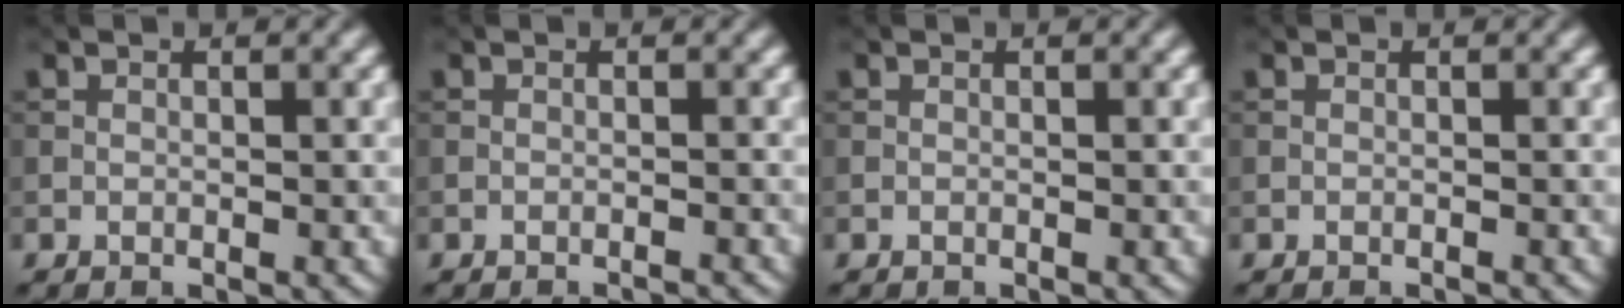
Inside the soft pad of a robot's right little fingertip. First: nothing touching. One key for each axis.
{"total": 1.2, "fx": -1.1, "fy": 0.2, "fz": 0.5, "tx": 0.001, "ty": 0.003, "tz": -0.018}
{"total": 0.0}
{"total": 0.8, "fx": -0.7, "fy": 0.1, "fz": 0.2, "tx": 0.003, "ty": 0.000, "tz": -0.012}